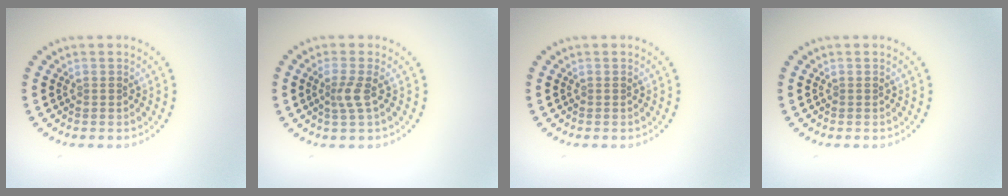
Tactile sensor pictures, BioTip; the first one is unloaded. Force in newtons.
{"total": 2.0, "press": 1.5, "slide": 1.3}
{"total": 0.0}
{"total": 0.0}